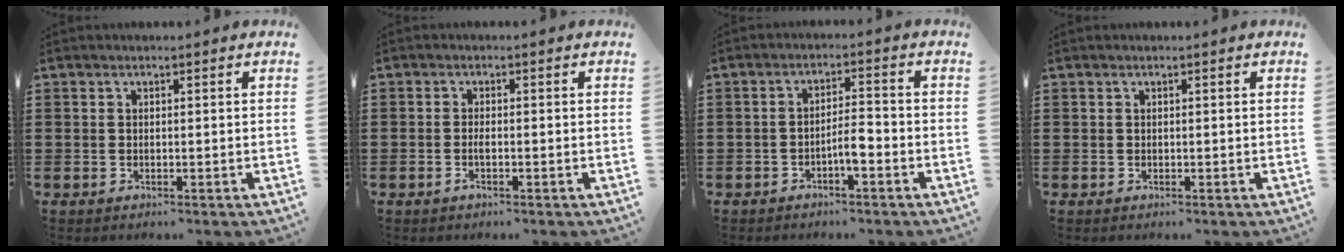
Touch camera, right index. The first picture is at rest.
{"total": 1.2, "force": [-0.5, 0.3, 1.0], "torque": [-0.021, -0.001, -0.009]}
{"total": 3.8, "force": [-1.7, 0.8, 3.3], "torque": [-0.058, 0.006, -0.033]}
{"total": 0.0}